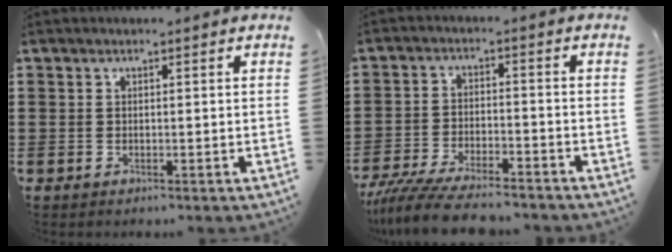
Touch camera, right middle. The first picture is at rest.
{"total": 7.2, "force": [-6.5, 0.8, 2.8], "torque": [-0.066, -0.003, -0.127]}